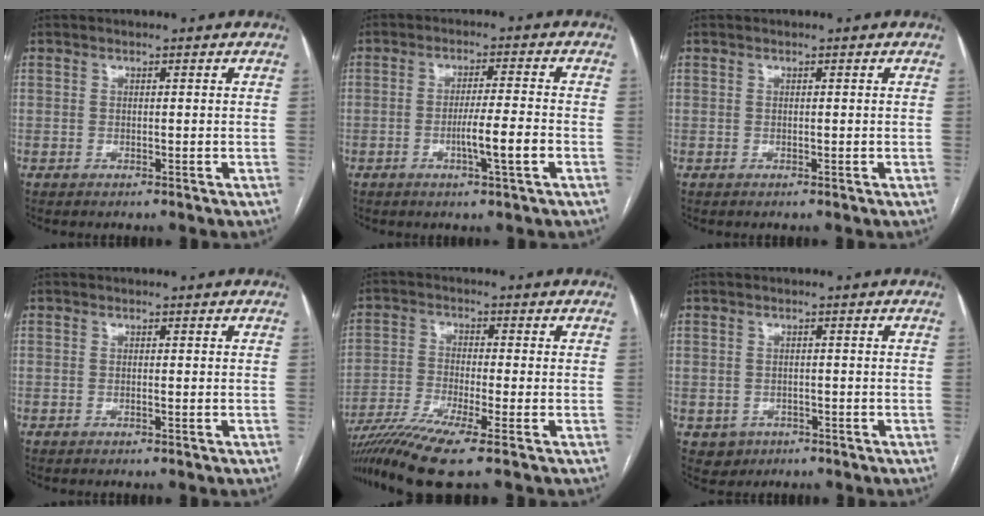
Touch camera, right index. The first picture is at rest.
{"total": 6.0, "force": [-2.0, -0.3, 5.6], "torque": [-0.094, -0.007, -0.034]}
{"total": 0.0}
{"total": 0.0}
{"total": 10.2, "force": [-7.2, -0.7, 7.2], "torque": [-0.132, -0.025, -0.127]}
{"total": 3.0, "force": [-1.3, 2.7, 0.3], "torque": [0.001, 0.008, -0.012]}